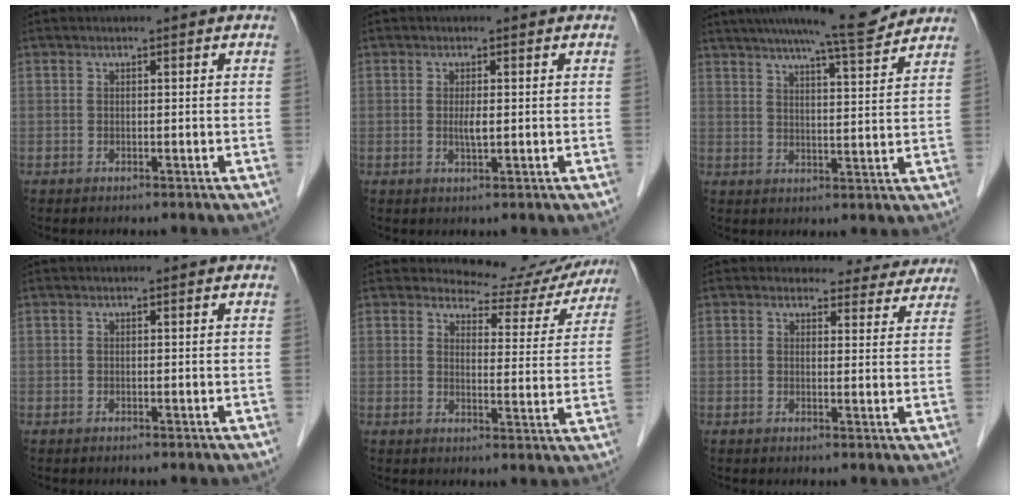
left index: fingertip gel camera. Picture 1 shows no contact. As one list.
[{"total": 1.8, "force": [0.0, 0.3, 1.7], "torque": [-0.038, -0.002, 0.002]}, {"total": 11.8, "force": [10.6, 0.5, 5.3], "torque": [-0.082, 0.004, 0.146]}, {"total": 0.0}, {"total": 10.4, "force": [10.0, 2.6, -0.3], "torque": [0.019, -0.024, 0.108]}, {"total": 9.3, "force": [8.6, 3.5, 0.6], "torque": [0.027, -0.007, 0.075]}]